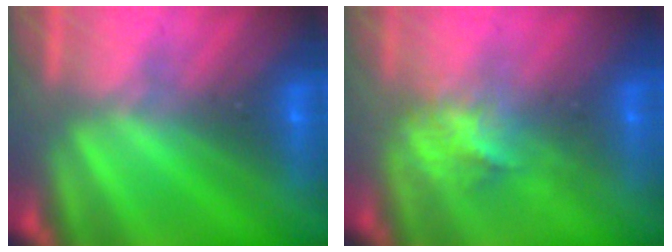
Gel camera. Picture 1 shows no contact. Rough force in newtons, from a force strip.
{"total": 2.7}